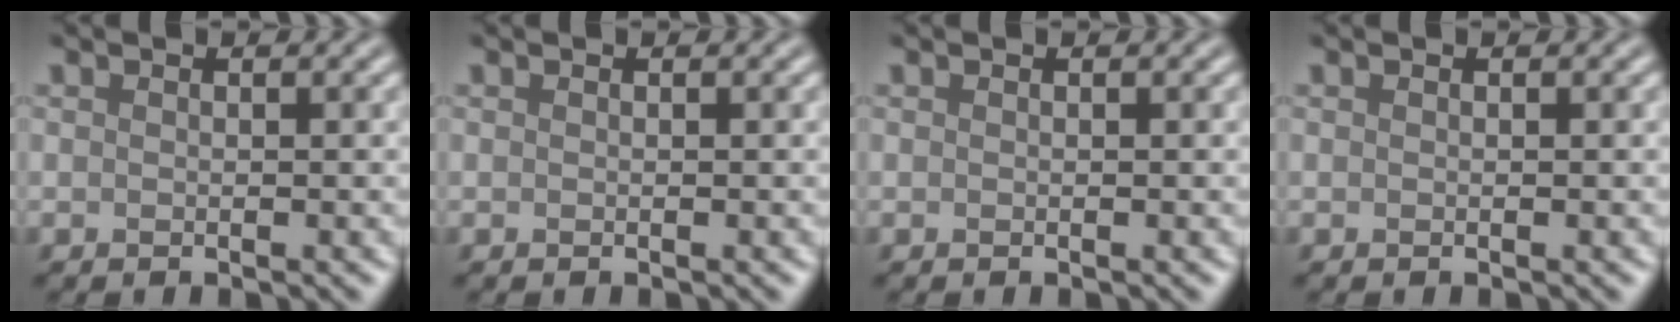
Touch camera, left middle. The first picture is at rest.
{"total": 0.0}
{"total": 0.0}
{"total": 0.0}